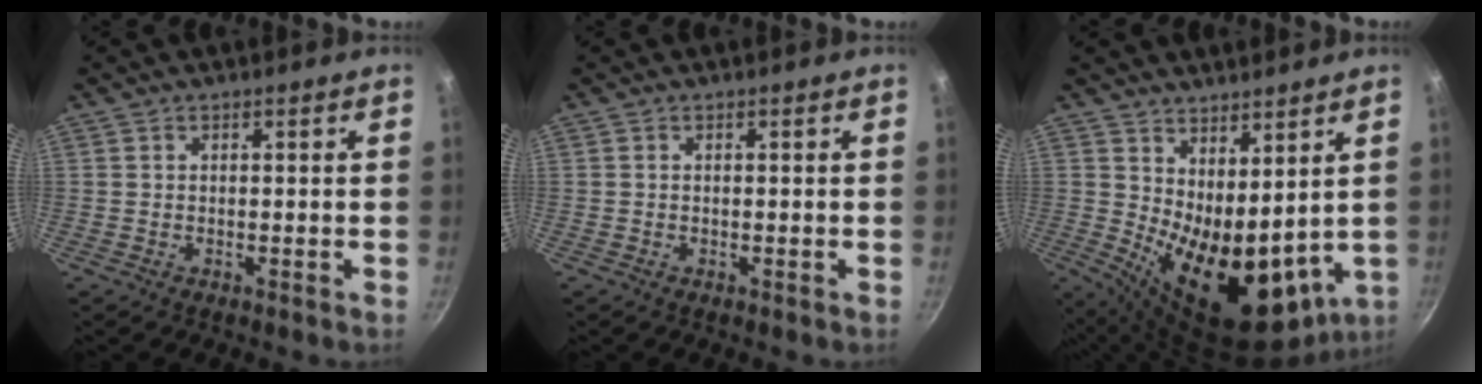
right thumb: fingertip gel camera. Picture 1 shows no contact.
{"total": 0.0}
{"total": 16.4, "force": [2.8, 7.9, 14.1], "torque": [-0.180, -0.040, 0.070]}